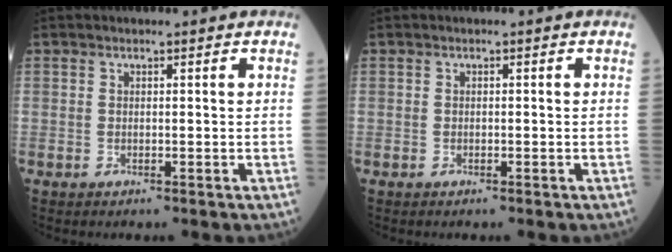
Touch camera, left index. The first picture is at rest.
{"total": 0.0}